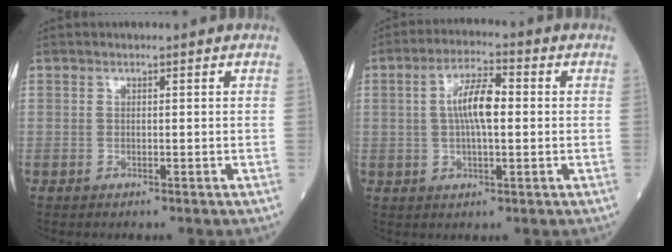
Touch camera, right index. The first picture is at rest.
{"total": 7.2, "force": [0.7, 1.9, 6.9], "torque": [-0.133, 0.015, 0.010]}